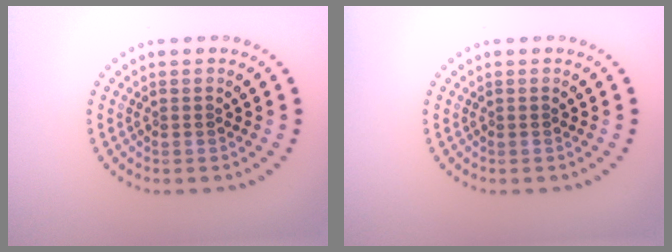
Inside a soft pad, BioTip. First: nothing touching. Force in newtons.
{"total": 0.0}